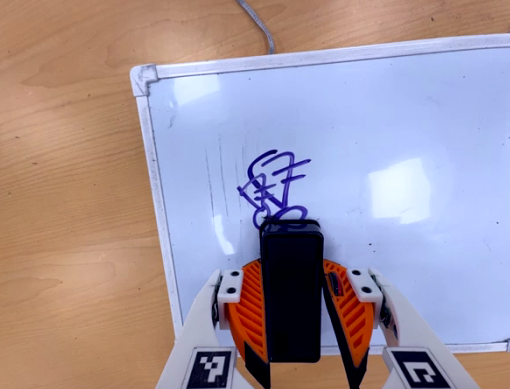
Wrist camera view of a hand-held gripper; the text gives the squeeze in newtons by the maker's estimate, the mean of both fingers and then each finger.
{"total": 5.6, "left": 4.5, "right": 6.6}